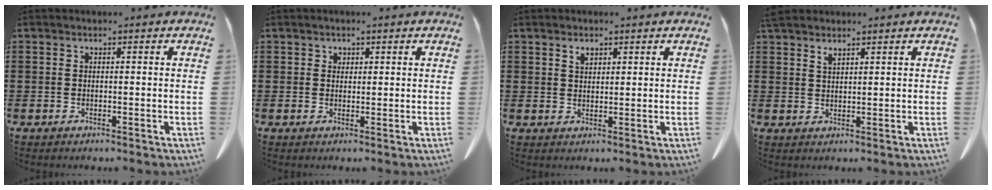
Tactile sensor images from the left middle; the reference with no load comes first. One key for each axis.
{"total": 0.9, "fx": 0.7, "fy": 0.6, "fz": 0.1, "tx": -0.003, "ty": 0.000, "tz": 0.015}
{"total": 1.5, "fx": 1.1, "fy": 0.8, "fz": 0.7, "tx": -0.010, "ty": -0.001, "tz": 0.019}
{"total": 1.8, "fx": 1.7, "fy": 0.3, "fz": 0.8, "tx": -0.019, "ty": 0.000, "tz": 0.031}